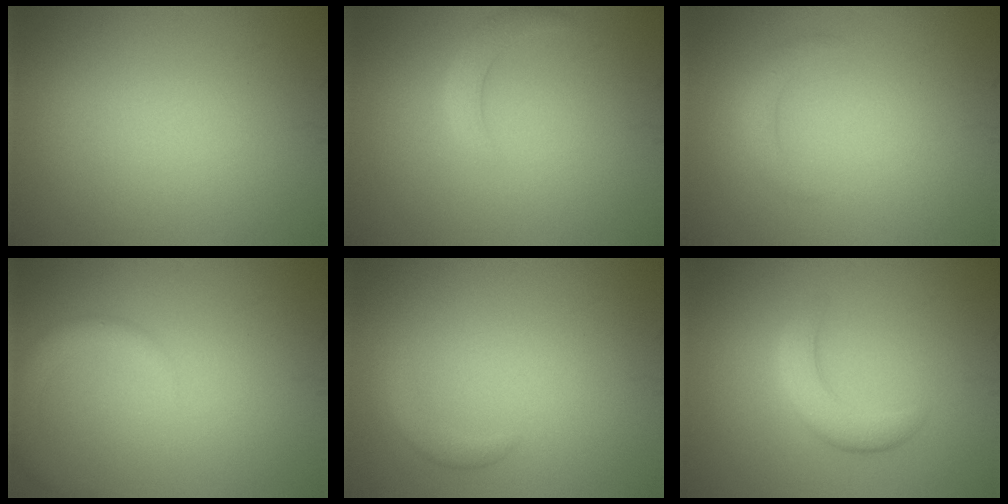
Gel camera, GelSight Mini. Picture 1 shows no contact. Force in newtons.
{"total": 2.0, "press": 2.0, "slide": 0.1}
{"total": 1.4, "press": 1.4, "slide": 0.0}
{"total": 2.4, "press": 2.4, "slide": 0.2}
{"total": 1.4, "press": 1.4, "slide": 0.1}
{"total": 3.1, "press": 3.1, "slide": 0.2}